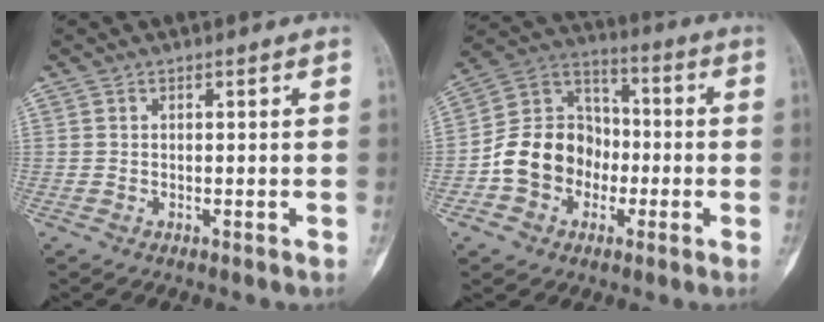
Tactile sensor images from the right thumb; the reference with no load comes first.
{"total": 14.1, "force": [-3.5, 11.8, 6.8], "torque": [-0.084, 0.050, -0.068]}